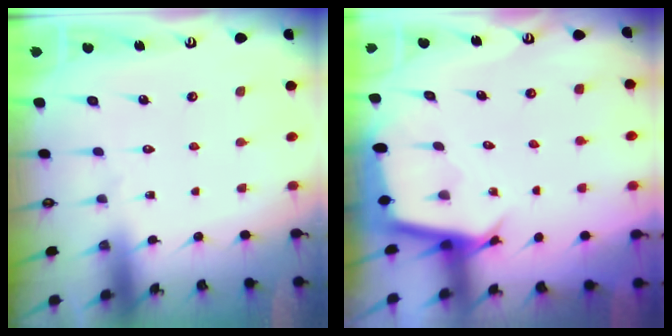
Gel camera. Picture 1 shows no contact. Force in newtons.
{"total": 3.0, "press": 3.0, "slide": 0.2}